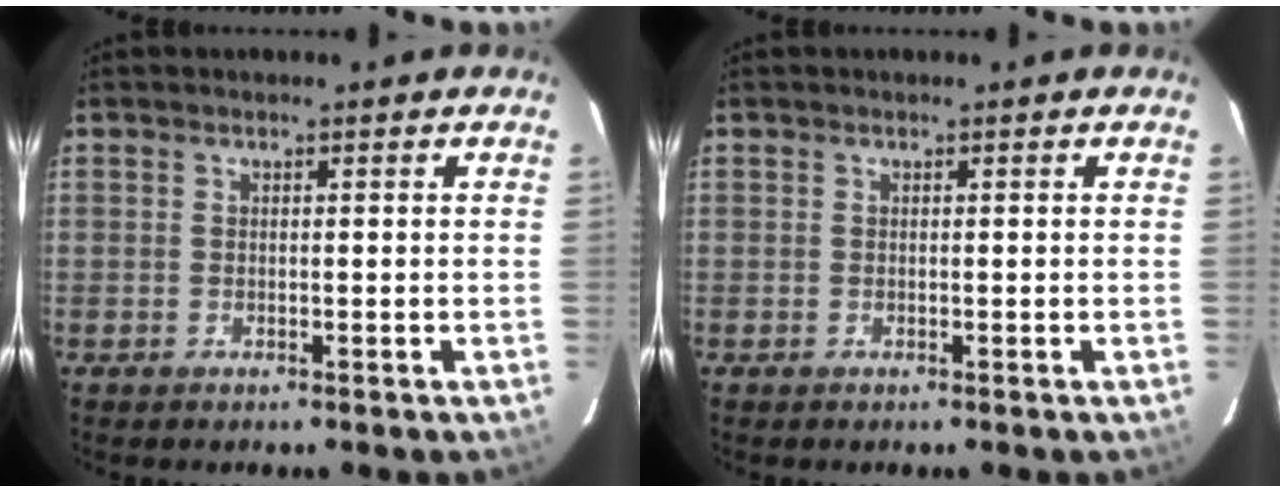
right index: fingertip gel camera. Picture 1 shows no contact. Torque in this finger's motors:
{"motor_torque": [0.00, 0.00, 0.00, 0.00]}